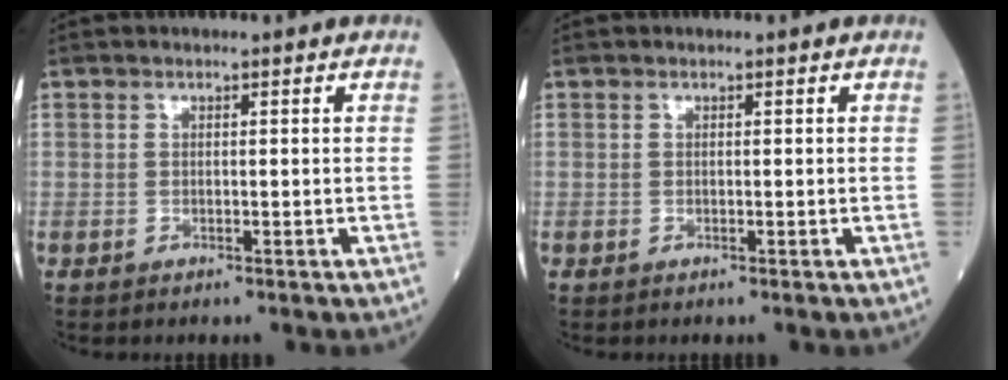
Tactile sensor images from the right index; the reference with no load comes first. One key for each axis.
{"total": 0.0}